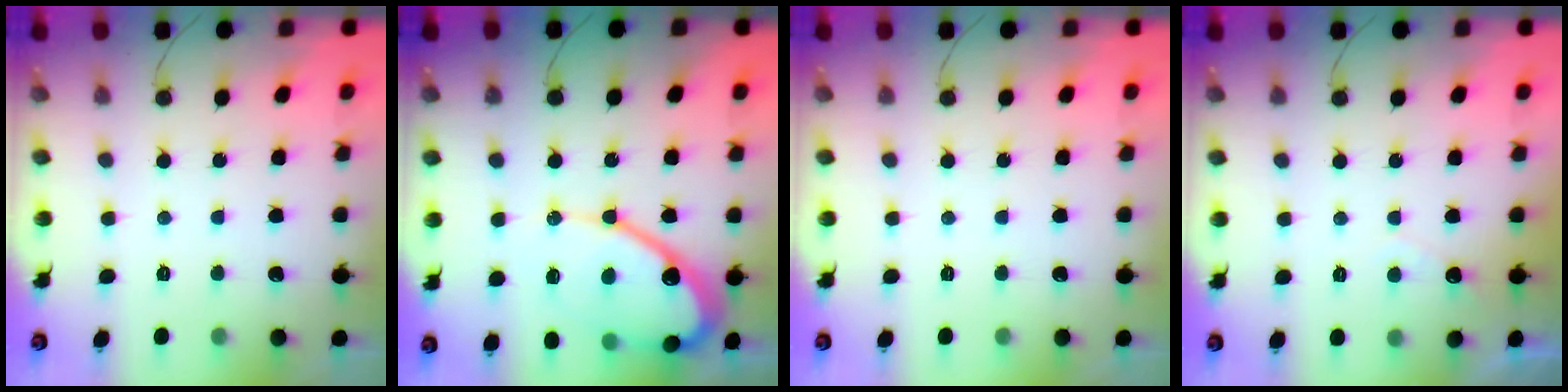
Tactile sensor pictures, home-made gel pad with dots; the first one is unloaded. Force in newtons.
{"total": 15.5, "press": 15.4, "slide": 1.5}
{"total": 0.0}
{"total": 3.2, "press": 3.2, "slide": 0.1}